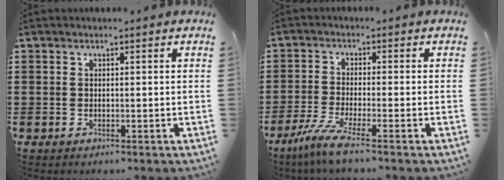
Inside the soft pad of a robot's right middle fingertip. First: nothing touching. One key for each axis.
{"total": 5.2, "fx": -3.4, "fy": 0.0, "fz": 3.9, "tx": -0.100, "ty": -0.023, "tz": -0.070}